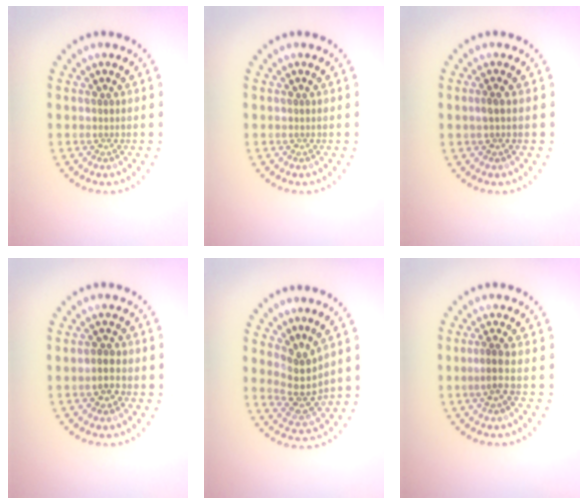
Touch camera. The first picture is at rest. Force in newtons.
{"total": 0.0}
{"total": 0.8, "press": 0.8, "slide": 0.2}
{"total": 2.0, "press": 1.9, "slide": 0.5}
{"total": 3.2, "press": 2.4, "slide": 2.2}
{"total": 1.3, "press": 1.0, "slide": 0.8}